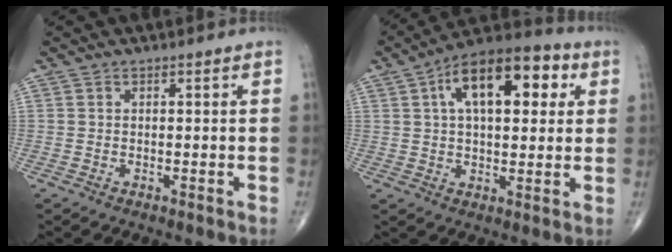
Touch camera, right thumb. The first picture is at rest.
{"total": 17.3, "force": [5.4, 8.6, 14.0], "torque": [-0.186, 0.023, 0.075]}